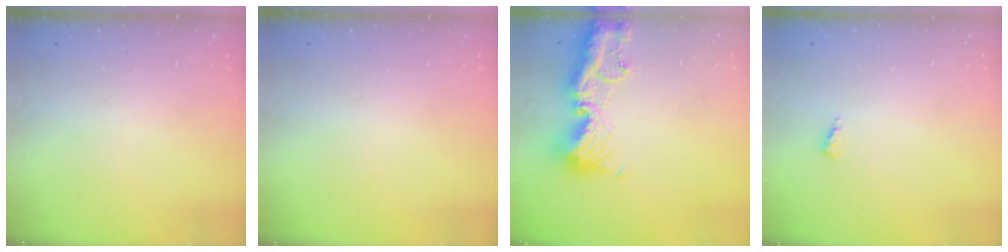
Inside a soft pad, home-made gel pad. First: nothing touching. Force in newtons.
{"total": 0.0}
{"total": 15.0, "press": 14.9, "slide": 1.8}
{"total": 2.7, "press": 2.5, "slide": 1.0}